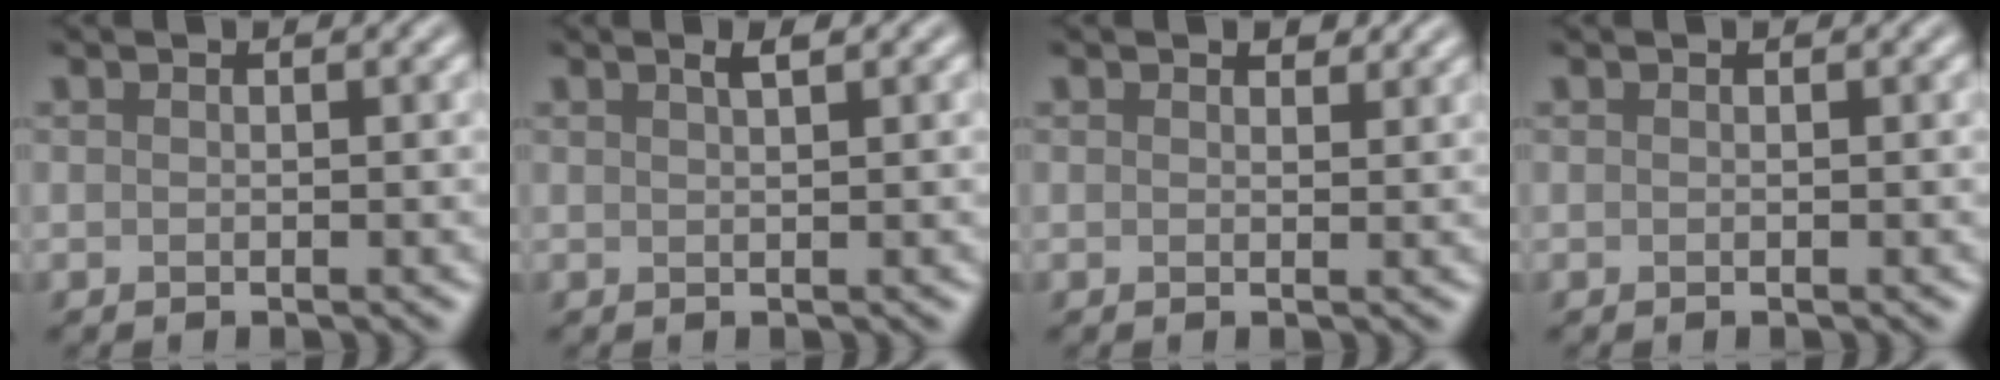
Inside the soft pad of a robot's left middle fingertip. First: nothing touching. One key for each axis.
{"total": 1.1, "fx": 0.7, "fy": 0.2, "fz": 0.9, "tx": -0.015, "ty": 0.002, "tz": 0.010}
{"total": 1.2, "fx": 1.0, "fy": 0.5, "fz": 0.4, "tx": -0.009, "ty": -0.002, "tz": 0.013}
{"total": 0.0}